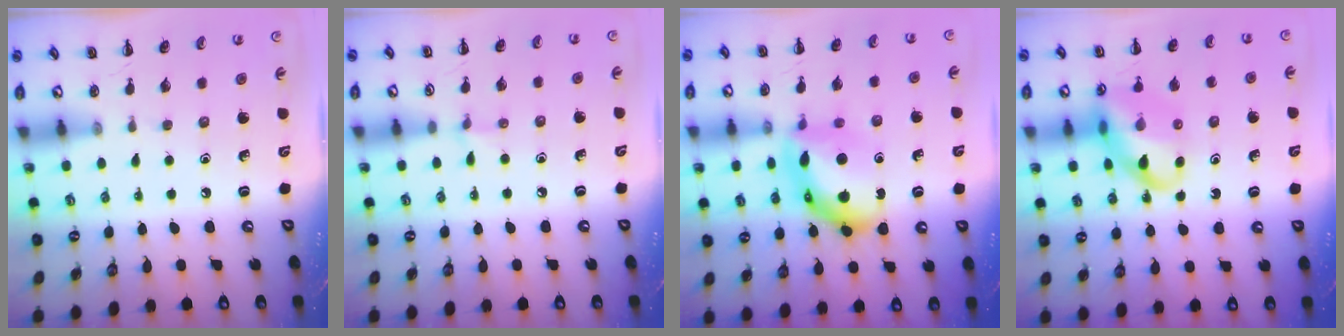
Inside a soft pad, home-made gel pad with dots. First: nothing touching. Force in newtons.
{"total": 4.9, "press": 4.6, "slide": 1.5}
{"total": 14.7, "press": 14.6, "slide": 0.9}
{"total": 15.8, "press": 15.5, "slide": 2.8}